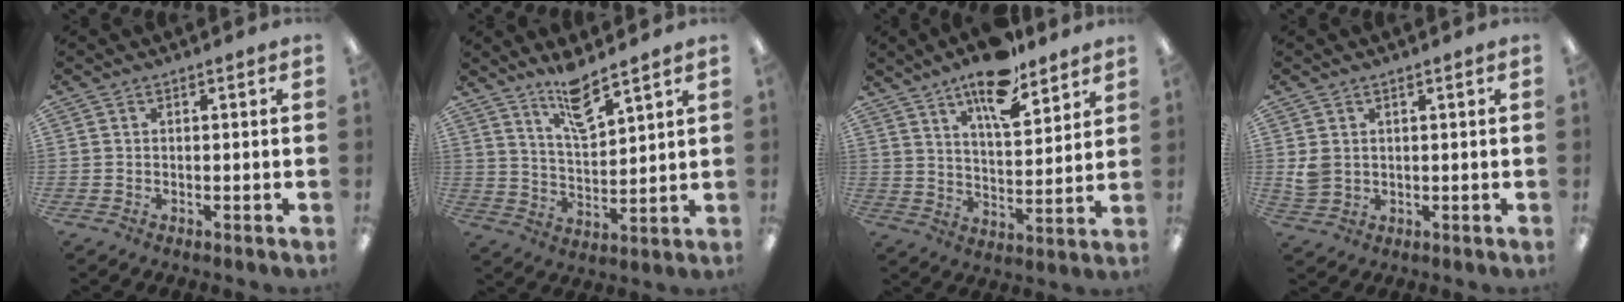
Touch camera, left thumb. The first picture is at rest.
{"total": 10.0, "force": [8.1, 2.5, 5.4], "torque": [-0.095, -0.045, 0.143]}
{"total": 14.3, "force": [10.6, 5.1, 8.2], "torque": [-0.122, -0.060, 0.178]}
{"total": 3.6, "force": [1.2, 2.8, 2.0], "torque": [-0.031, 0.000, 0.023]}